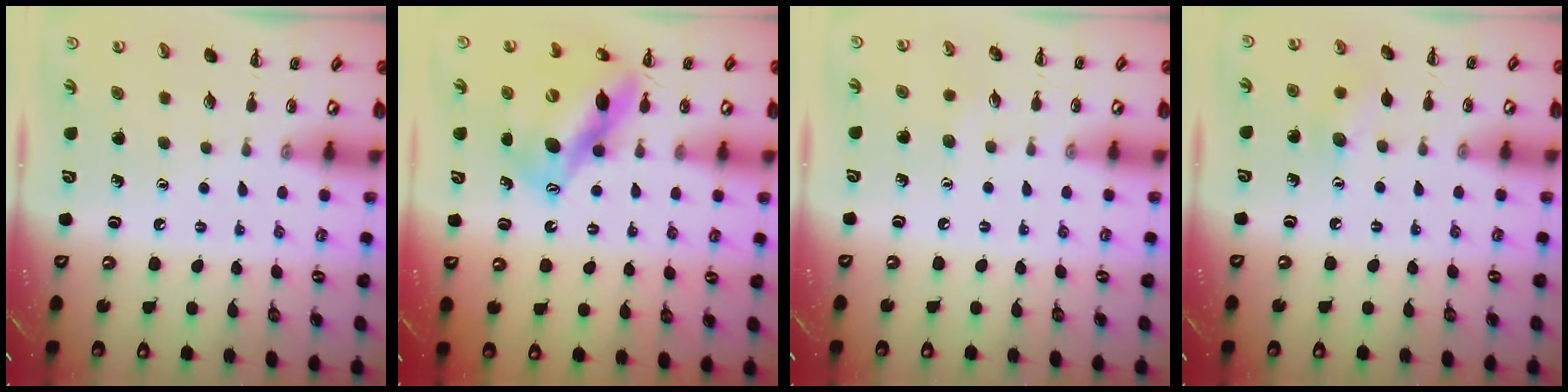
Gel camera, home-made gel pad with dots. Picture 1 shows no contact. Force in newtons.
{"total": 13.6, "press": 13.2, "slide": 3.4}
{"total": 3.6, "press": 3.5, "slide": 0.9}
{"total": 6.8, "press": 6.7, "slide": 1.3}